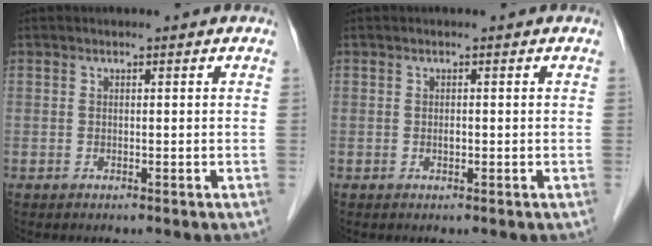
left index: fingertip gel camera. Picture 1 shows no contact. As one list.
[{"total": 0.5, "force": [-0.1, 0.3, 0.4], "torque": [-0.009, 0.001, -0.002]}]